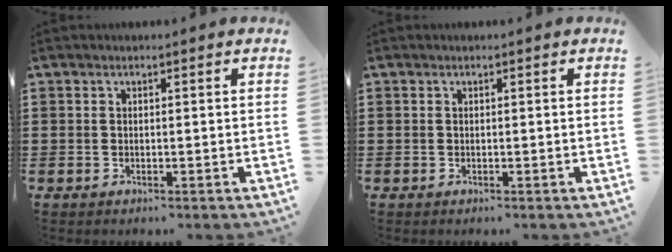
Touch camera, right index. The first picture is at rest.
{"total": 0.0}